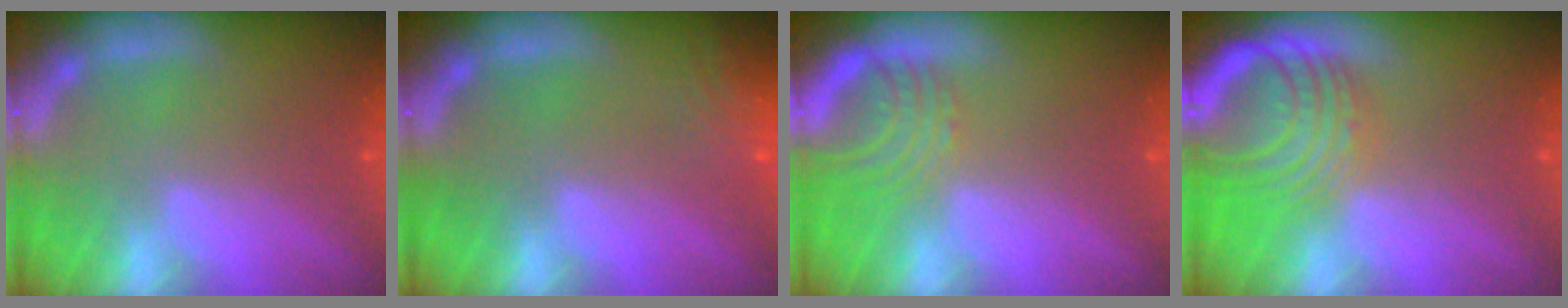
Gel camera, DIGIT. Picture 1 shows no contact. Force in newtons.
{"total": 5.1}
{"total": 4.5}
{"total": 9.1}